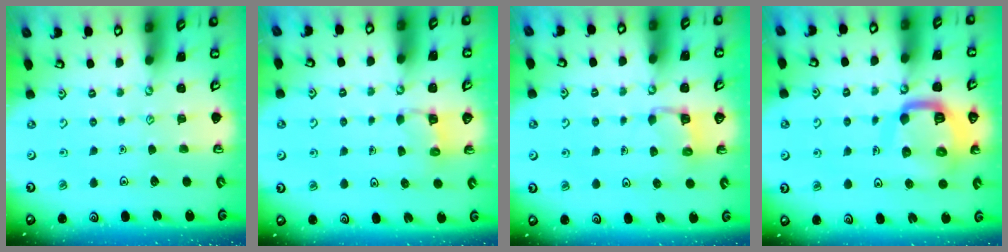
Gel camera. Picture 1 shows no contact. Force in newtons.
{"total": 2.9, "press": 2.9, "slide": 0.3}
{"total": 3.3, "press": 3.3, "slide": 0.3}
{"total": 14.0, "press": 13.9, "slide": 1.5}